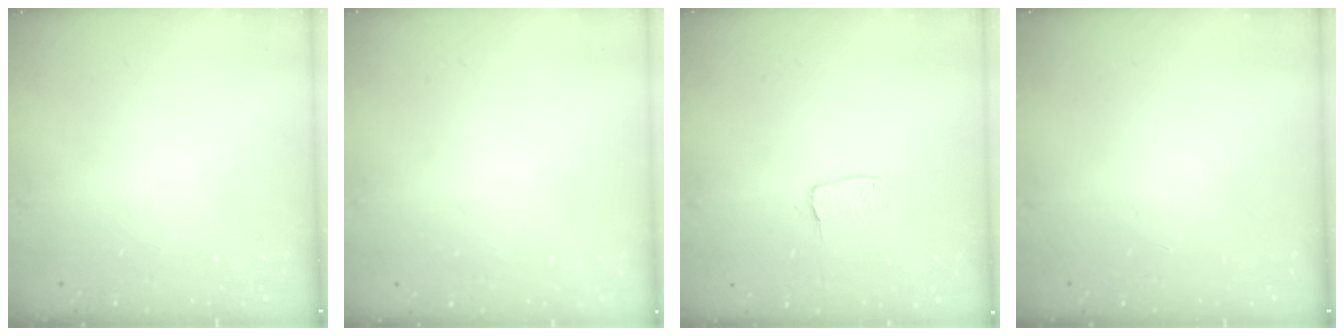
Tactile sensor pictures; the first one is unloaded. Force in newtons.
{"total": 0.0}
{"total": 4.6, "press": 4.6, "slide": 0.3}
{"total": 0.0}